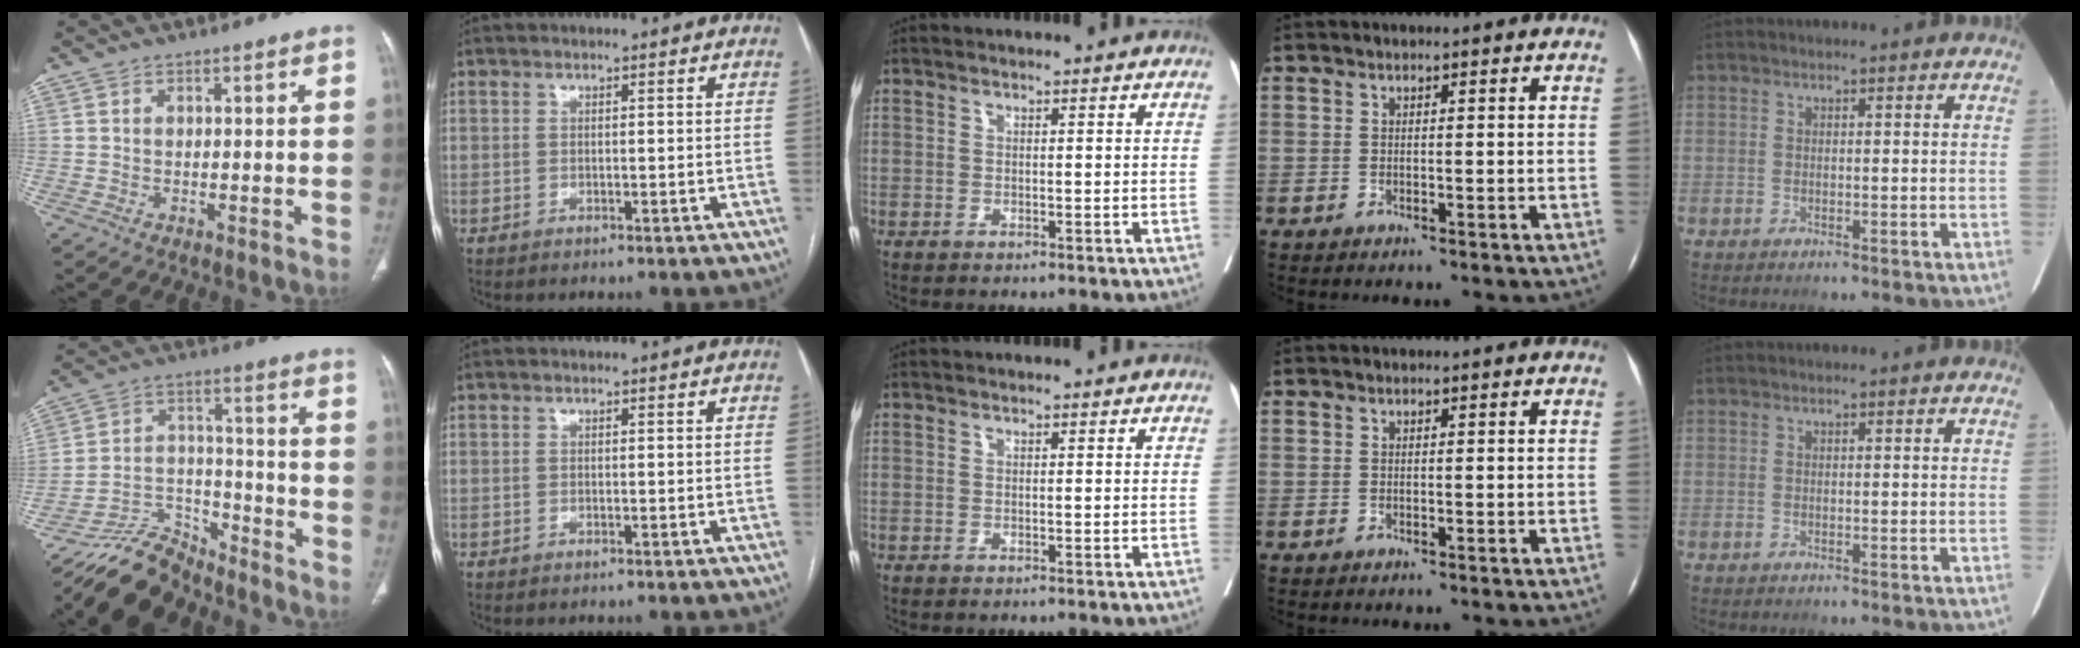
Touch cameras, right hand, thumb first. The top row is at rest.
{"thumb": {"total": 11.2, "force": [-10.5, 3.8, 0.8], "torque": [-0.005, 0.086, -0.192]}}